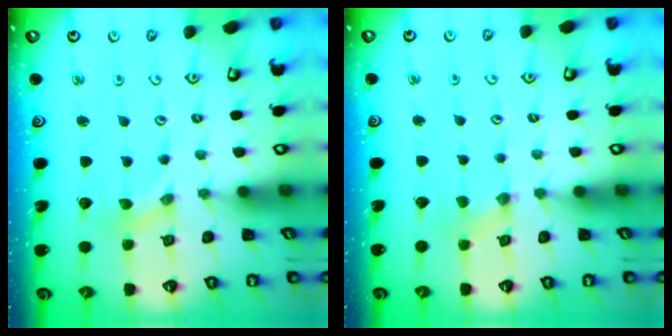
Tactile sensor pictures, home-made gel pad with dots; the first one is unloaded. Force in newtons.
{"total": 0.0}